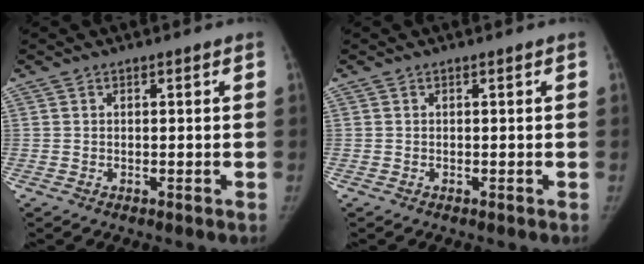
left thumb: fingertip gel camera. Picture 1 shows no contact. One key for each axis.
{"total": 0.0}